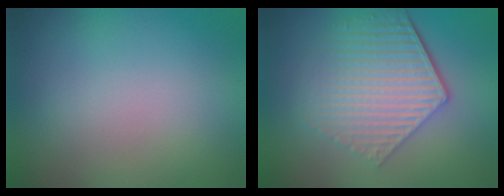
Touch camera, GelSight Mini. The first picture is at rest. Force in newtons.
{"total": 6.2, "press": 4.6, "slide": 4.2}